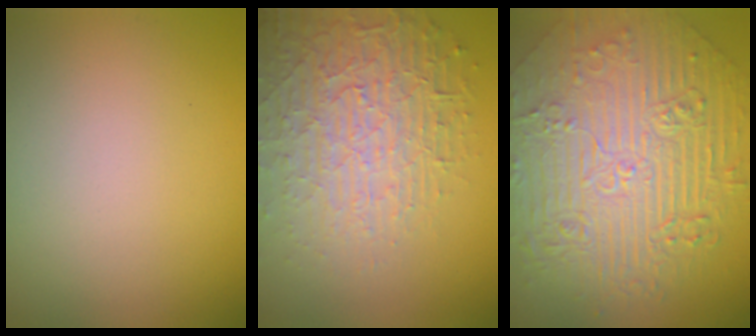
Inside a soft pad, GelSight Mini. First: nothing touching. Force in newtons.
{"total": 6.4, "press": 5.0, "slide": 4.0}
{"total": 11.1, "press": 7.5, "slide": 8.2}